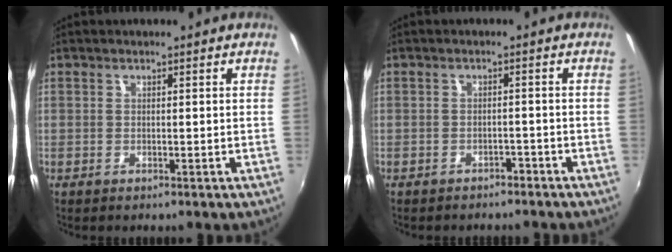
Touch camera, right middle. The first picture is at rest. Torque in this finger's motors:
{"motor_torque": [1.05, -1.09, 0.12, 0.07]}